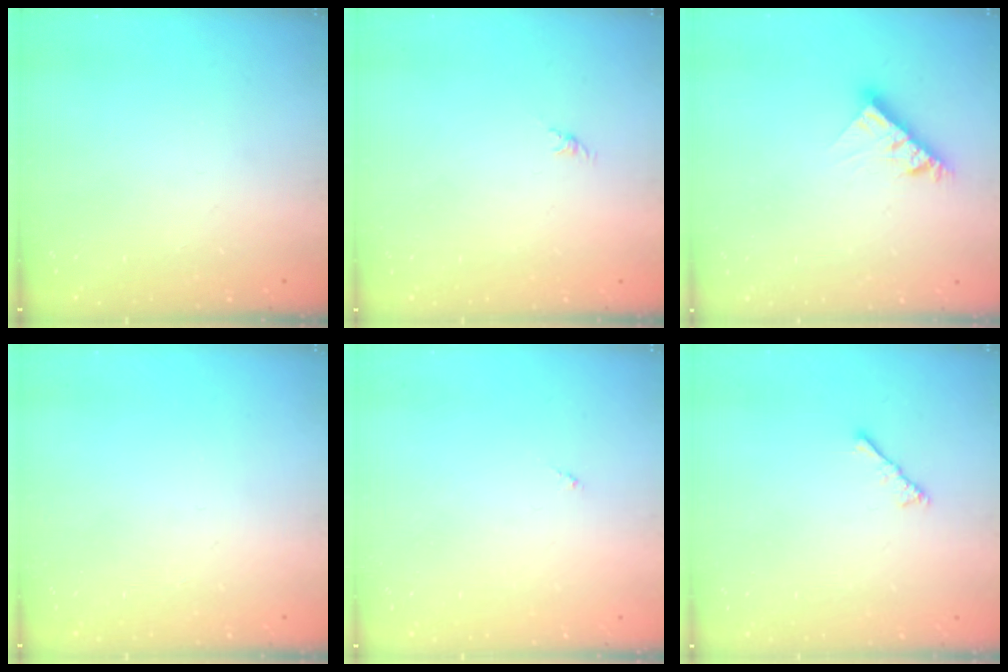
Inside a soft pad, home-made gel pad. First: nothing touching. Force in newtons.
{"total": 0.0}
{"total": 7.1, "press": 7.1, "slide": 0.6}
{"total": 0.0}
{"total": 0.0}
{"total": 2.1, "press": 2.1, "slide": 0.5}